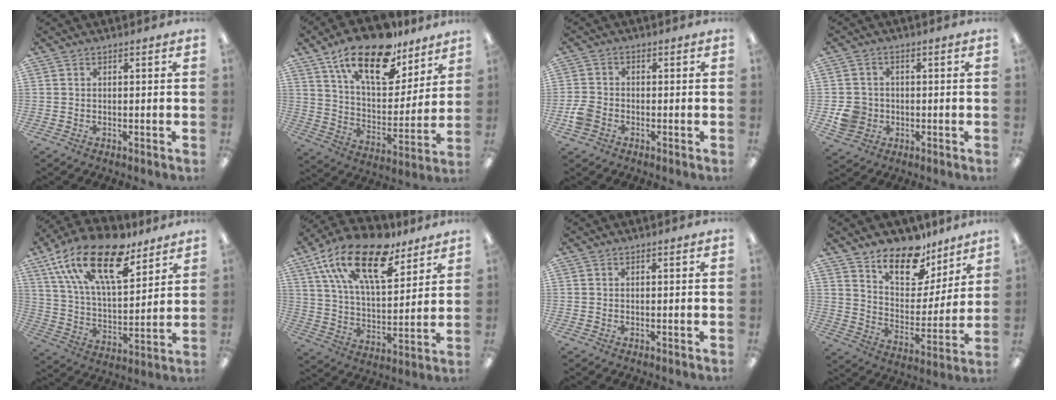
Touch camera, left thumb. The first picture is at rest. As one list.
[{"total": 21.5, "force": [14.6, 9.2, 12.7], "torque": [-0.208, -0.081, 0.251]}, {"total": 4.7, "force": [-2.0, 3.6, 2.2], "torque": [-0.031, 0.011, -0.036]}, {"total": 6.6, "force": [-1.1, 6.2, 2.0], "torque": [-0.030, 0.015, -0.015]}, {"total": 22.3, "force": [14.2, 9.4, 14.4], "torque": [-0.260, -0.073, 0.248]}, {"total": 21.5, "force": [13.6, 9.3, 13.8], "torque": [-0.249, -0.067, 0.236]}, {"total": 0.0}, {"total": 14.2, "force": [11.2, 6.7, 5.8], "torque": [-0.094, -0.080, 0.203]}]